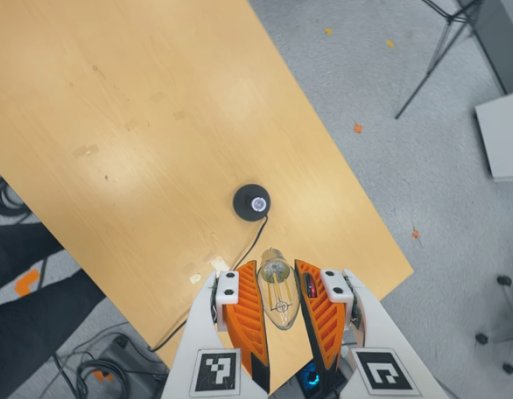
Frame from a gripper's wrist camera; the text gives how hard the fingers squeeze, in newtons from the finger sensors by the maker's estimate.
{"total": 14.5, "left": 16.1, "right": 12.9}